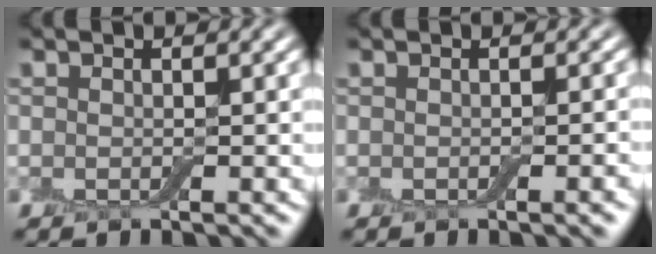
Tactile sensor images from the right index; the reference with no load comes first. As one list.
[{"total": 1.7, "force": [-0.7, 0.3, 1.5], "torque": [-0.014, 0.000, -0.007]}]